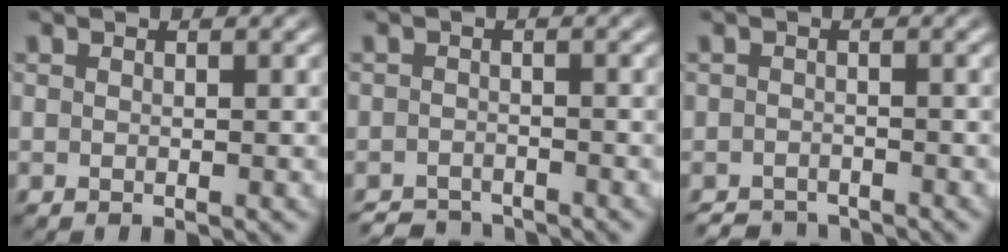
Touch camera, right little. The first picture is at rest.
{"total": 3.7, "force": [-3.6, 0.4, 0.0], "torque": [0.010, -0.022, -0.054]}
{"total": 3.2, "force": [-3.2, 0.4, -0.1], "torque": [0.008, -0.022, -0.046]}